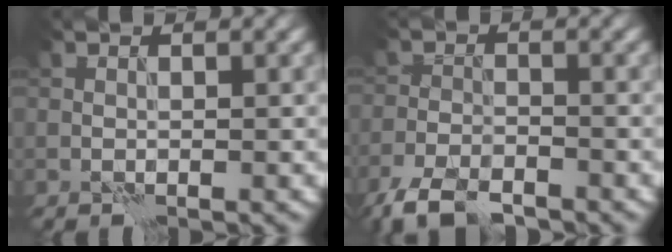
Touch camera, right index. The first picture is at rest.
{"total": 5.4, "force": [-4.3, 1.9, 2.7], "torque": [-0.050, -0.008, -0.089]}